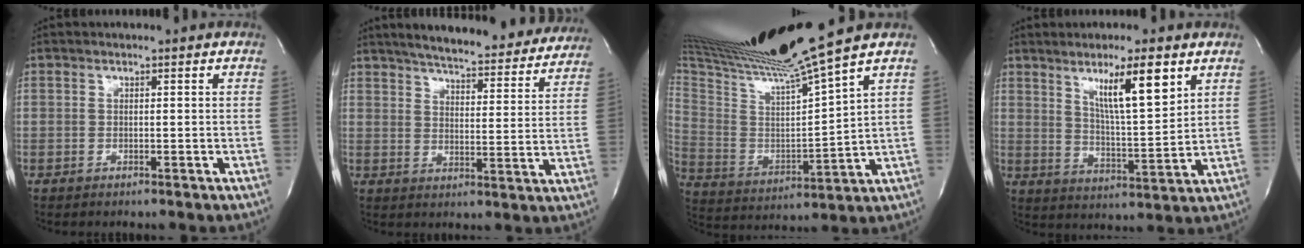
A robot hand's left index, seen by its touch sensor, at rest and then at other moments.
{"total": 26.4, "force": [23.8, 5.0, 10.3], "torque": [-0.158, -0.043, 0.287]}
{"total": 17.8, "force": [15.2, -2.8, 8.8], "torque": [-0.176, -0.038, 0.270]}
{"total": 9.8, "force": [5.3, 0.7, 8.3], "torque": [-0.142, -0.013, 0.092]}